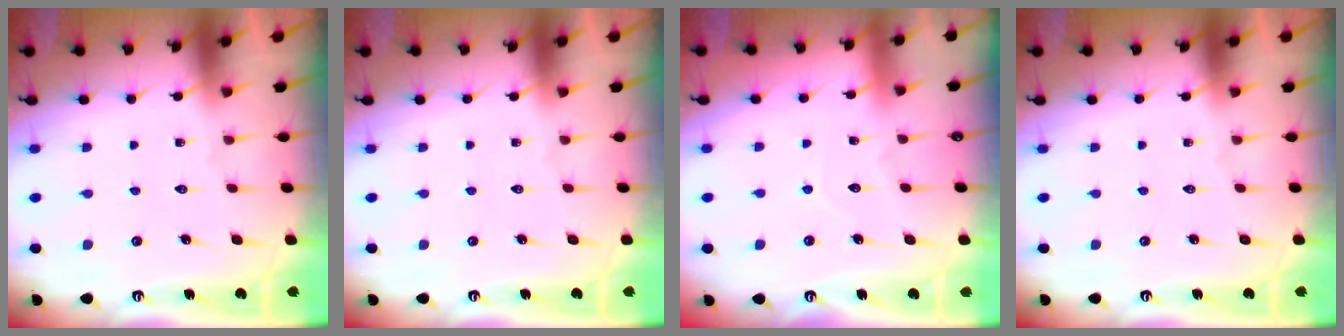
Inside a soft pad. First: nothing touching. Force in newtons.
{"total": 0.0}
{"total": 4.6, "press": 4.6, "slide": 0.4}
{"total": 0.0}